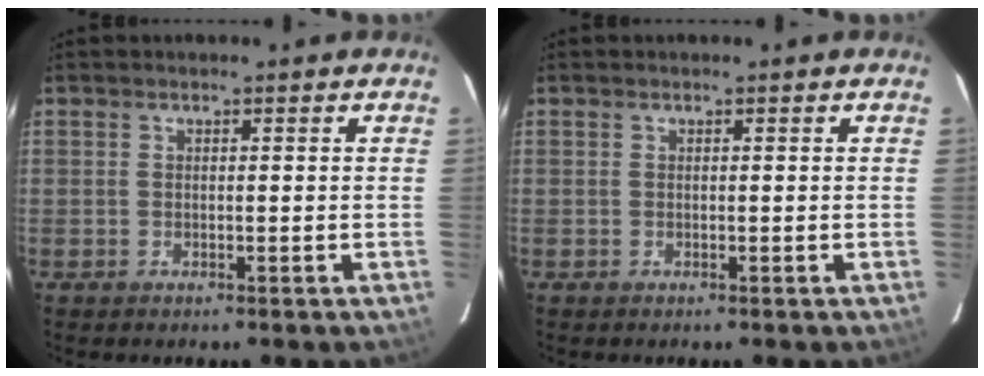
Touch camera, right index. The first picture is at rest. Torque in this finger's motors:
{"motor_torque": [0.00, 0.00, 0.02, 0.00]}